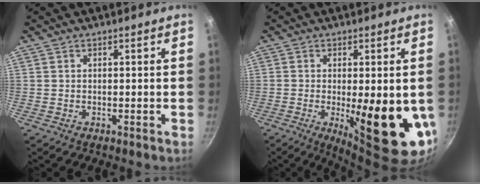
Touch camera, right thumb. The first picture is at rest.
{"total": 15.6, "force": [-2.5, 4.7, 14.6], "torque": [-0.184, -0.015, -0.022]}